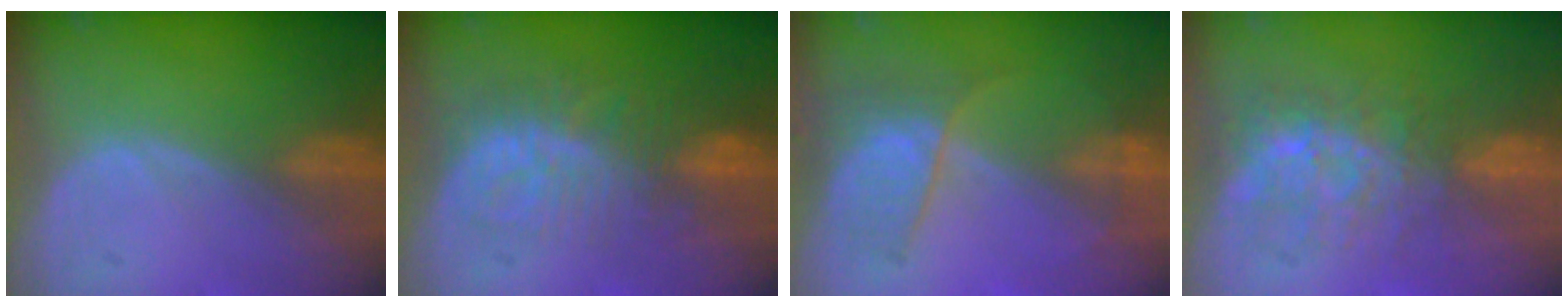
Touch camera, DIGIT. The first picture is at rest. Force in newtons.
{"total": 9.5, "press": 8.5, "slide": 4.1}
{"total": 7.2, "press": 6.0, "slide": 3.9}
{"total": 8.7, "press": 7.5, "slide": 4.4}